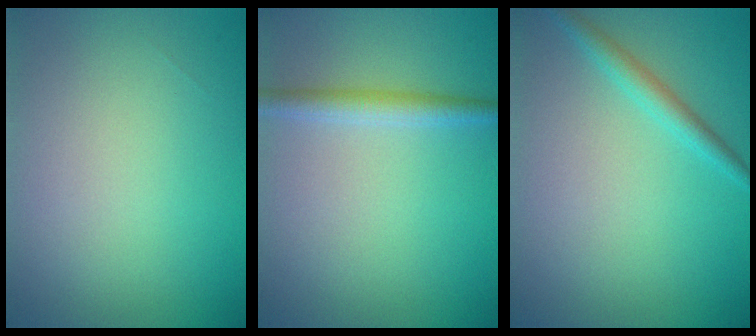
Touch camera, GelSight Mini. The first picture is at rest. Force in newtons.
{"total": 2.1, "press": 2.1, "slide": 0.0}
{"total": 1.9, "press": 1.9, "slide": 0.1}